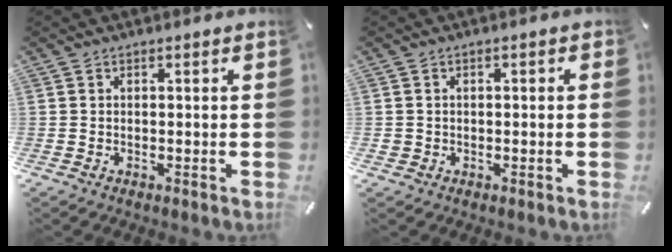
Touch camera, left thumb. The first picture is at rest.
{"total": 1.6, "force": [-0.5, 1.5, 0.5], "torque": [-0.009, 0.005, -0.013]}